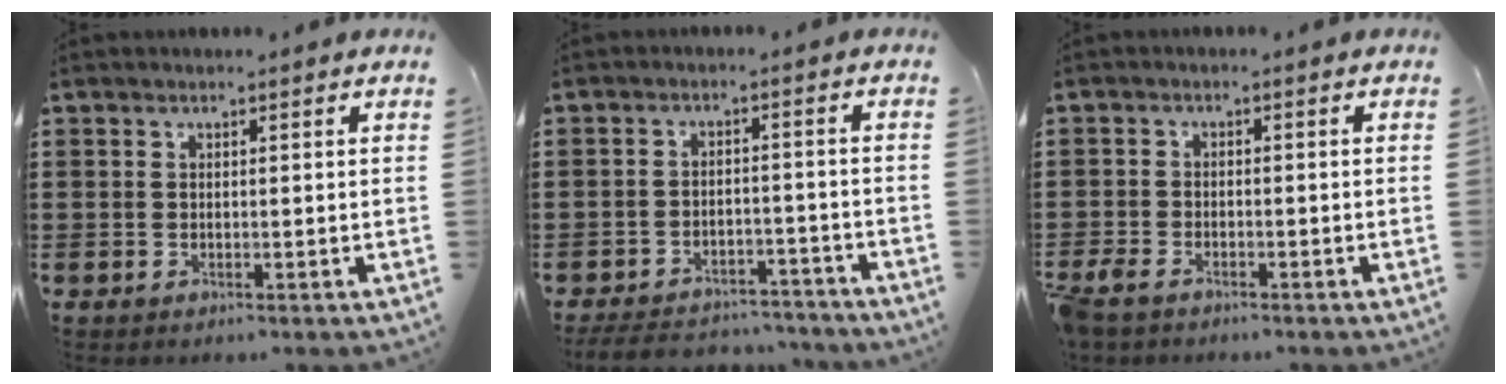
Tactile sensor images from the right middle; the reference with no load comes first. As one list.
[{"total": 5.3, "force": [-5.2, 0.6, 0.7], "torque": [-0.023, 0.009, -0.103]}, {"total": 1.8, "force": [-1.5, 0.6, 0.6], "torque": [-0.030, -0.004, -0.035]}]